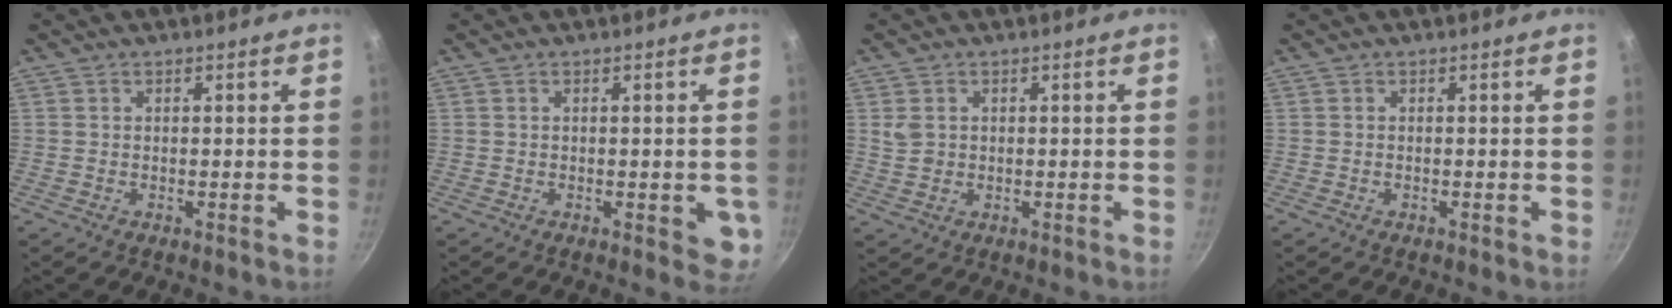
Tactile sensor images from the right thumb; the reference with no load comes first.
{"total": 4.5, "force": [-1.2, 2.0, 3.9], "torque": [-0.017, -0.003, -0.011]}
{"total": 2.9, "force": [0.6, 2.3, 1.6], "torque": [-0.025, 0.000, 0.018]}
{"total": 0.0}